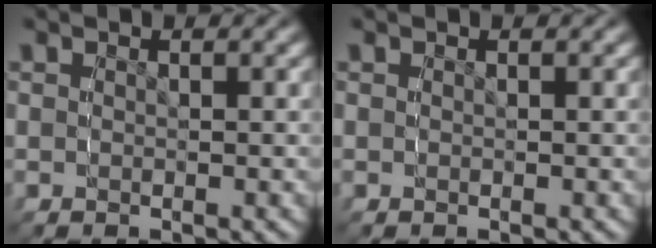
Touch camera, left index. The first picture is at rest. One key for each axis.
{"total": 0.0}